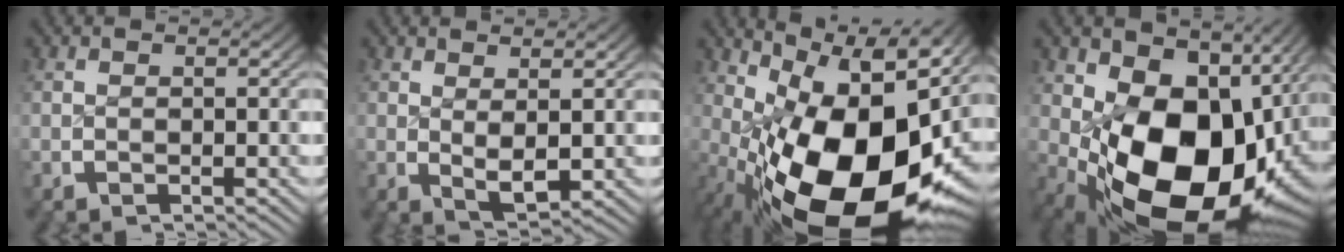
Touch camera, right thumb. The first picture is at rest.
{"total": 3.1, "force": [0.7, 1.5, 2.6], "torque": [-0.044, -0.013, 0.021]}
{"total": 22.3, "force": [-2.4, 12.3, 18.4], "torque": [-0.317, -0.079, 0.008]}
{"total": 20.0, "force": [-1.9, 13.0, 15.0], "torque": [-0.275, -0.089, 0.014]}